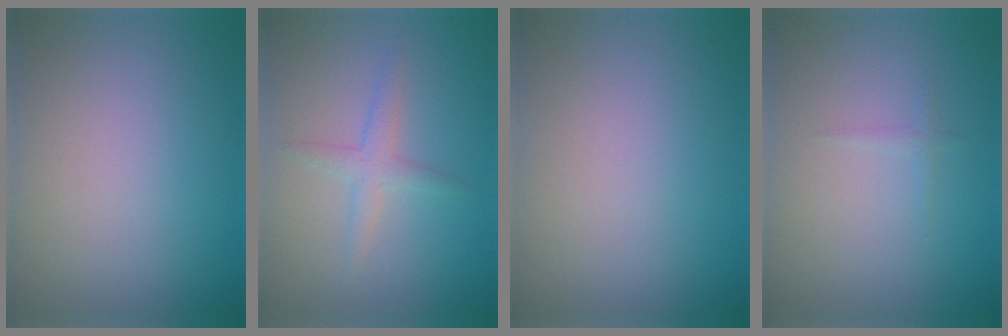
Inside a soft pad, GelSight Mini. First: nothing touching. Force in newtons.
{"total": 1.8, "press": 1.8, "slide": 0.1}
{"total": 0.0}
{"total": 0.6, "press": 0.6, "slide": 0.1}